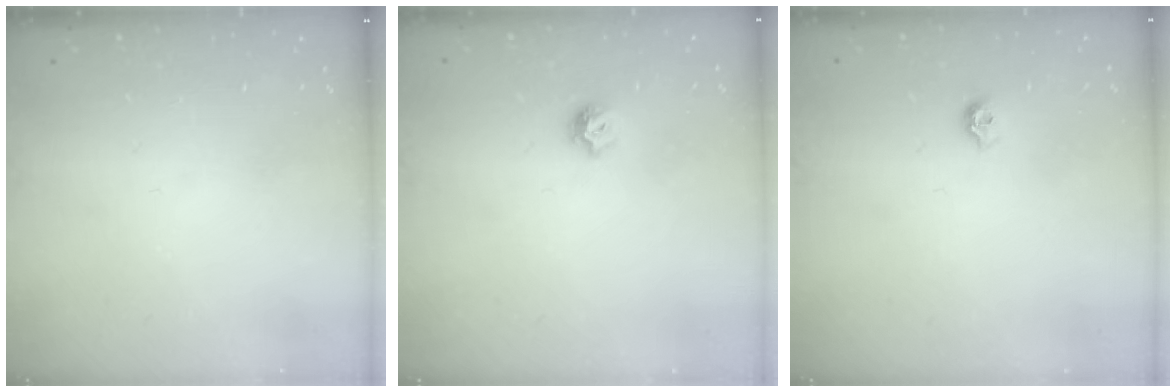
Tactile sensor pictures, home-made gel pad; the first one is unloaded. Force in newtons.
{"total": 6.5, "press": 6.5, "slide": 0.7}
{"total": 5.8, "press": 5.8, "slide": 0.8}